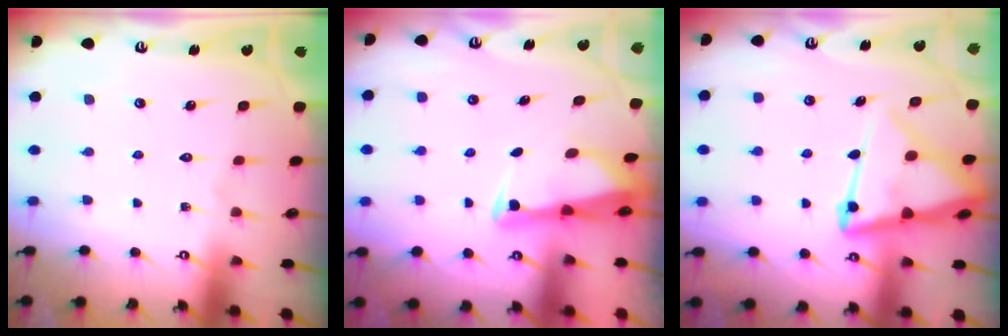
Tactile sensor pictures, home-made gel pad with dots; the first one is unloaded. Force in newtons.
{"total": 2.6, "press": 2.5, "slide": 0.6}
{"total": 12.0, "press": 11.9, "slide": 1.2}